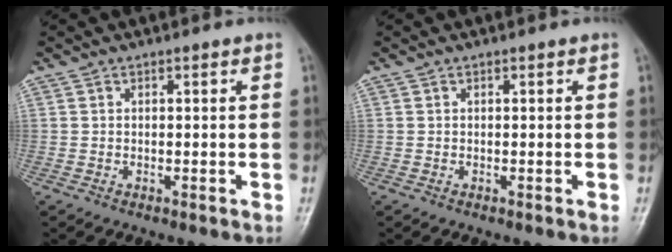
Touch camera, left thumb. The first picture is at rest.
{"total": 0.0}